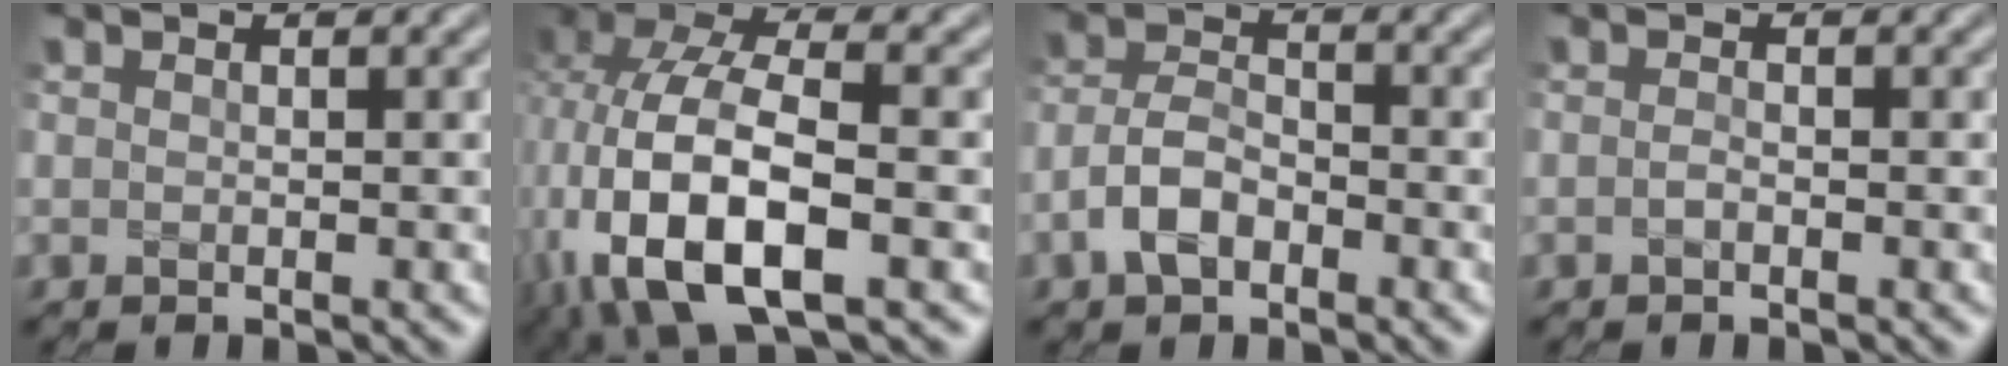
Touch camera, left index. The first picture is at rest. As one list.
[{"total": 12.1, "force": [-2.6, 6.1, 10.1], "torque": [-0.215, -0.004, -0.044]}, {"total": 3.6, "force": [-1.8, 2.1, 2.3], "torque": [-0.045, 0.007, -0.045]}, {"total": 0.7, "force": [-0.3, 0.2, 0.5], "torque": [-0.013, 0.000, -0.008]}]